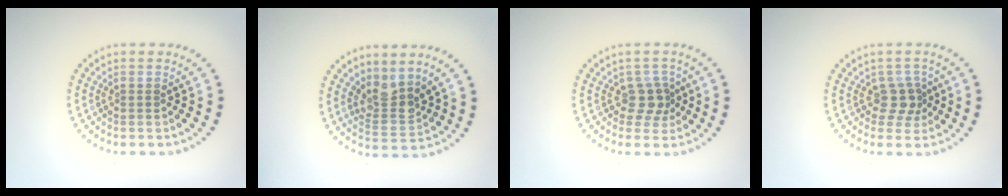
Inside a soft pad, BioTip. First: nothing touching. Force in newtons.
{"total": 3.0, "press": 2.5, "slide": 1.7}
{"total": 2.3, "press": 1.9, "slide": 1.4}
{"total": 2.3, "press": 1.9, "slide": 1.4}